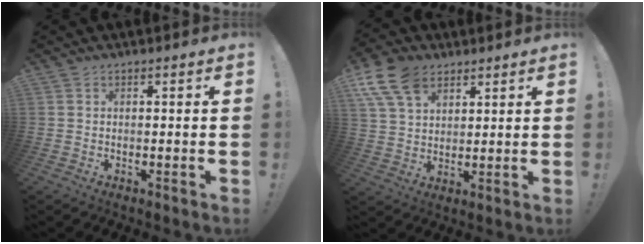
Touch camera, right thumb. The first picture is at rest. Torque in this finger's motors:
{"motor_torque": [-0.06, 0.44, 0.50, -0.28, 0.06]}